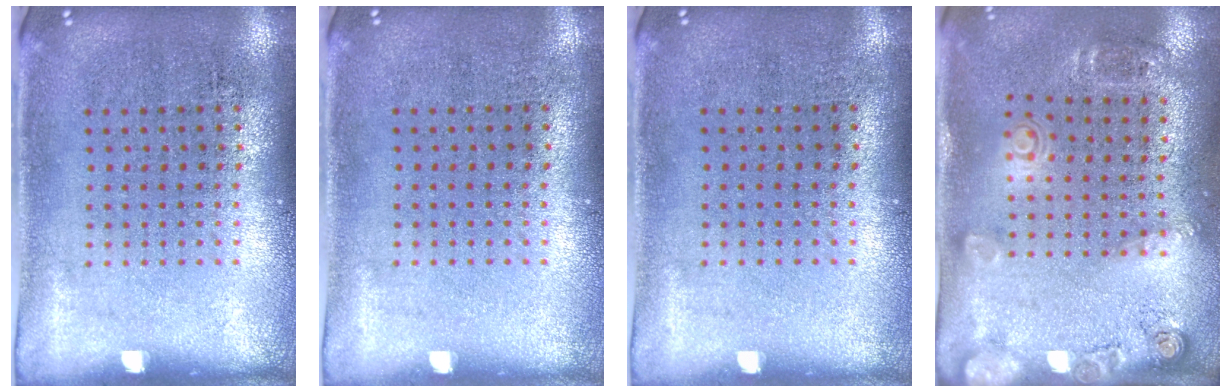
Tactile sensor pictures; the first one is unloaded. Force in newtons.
{"total": 0.0}
{"total": 0.0}
{"total": 1.9, "press": 1.2, "slide": 1.4}